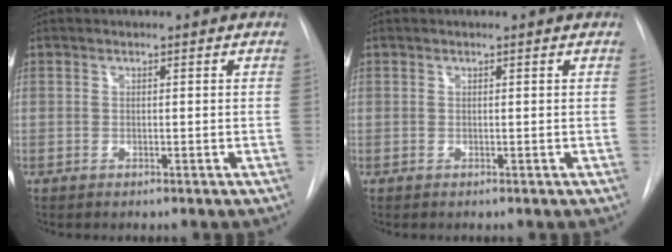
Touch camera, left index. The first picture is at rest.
{"total": 0.9, "force": [0.9, 0.0, 0.1], "torque": [-0.008, 0.005, 0.011]}